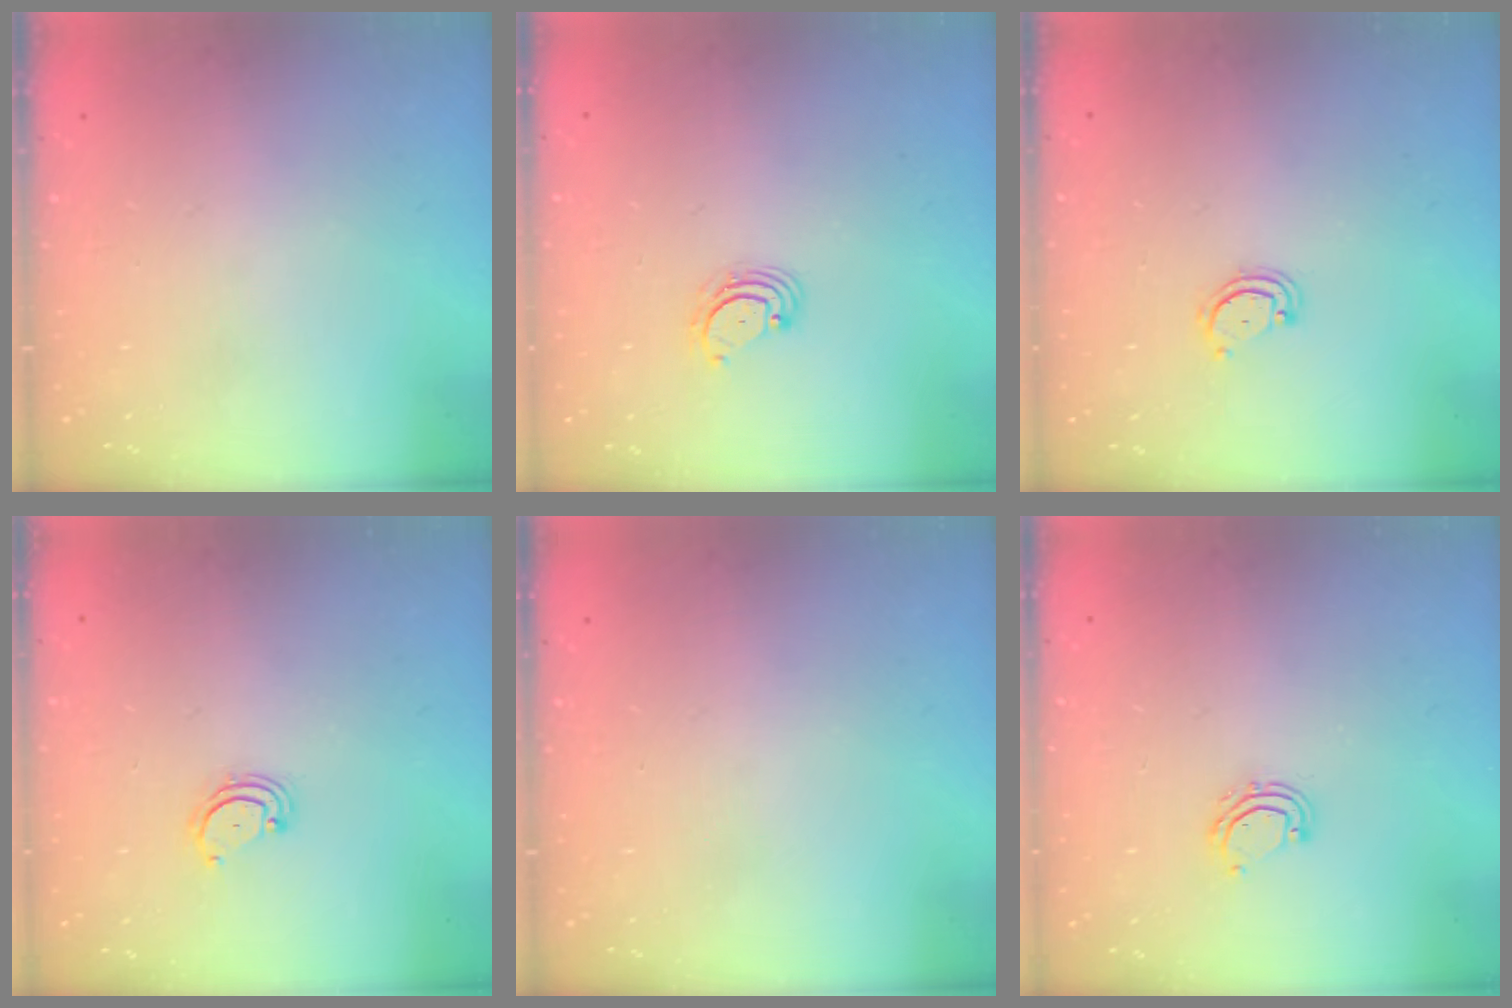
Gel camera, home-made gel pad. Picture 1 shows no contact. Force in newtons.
{"total": 3.3, "press": 3.3, "slide": 0.6}
{"total": 2.6, "press": 2.6, "slide": 0.3}
{"total": 2.9, "press": 2.9, "slide": 0.3}
{"total": 0.0}
{"total": 4.5, "press": 4.4, "slide": 0.4}